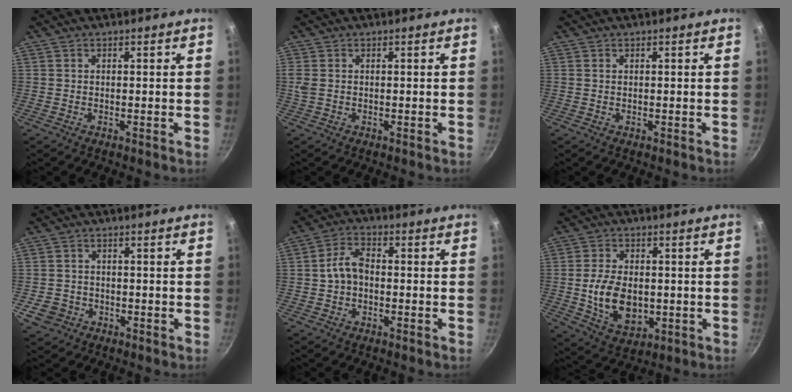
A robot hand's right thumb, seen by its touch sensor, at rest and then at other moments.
{"total": 1.6, "force": [0.2, 1.0, 1.2], "torque": [-0.026, 0.000, 0.005]}
{"total": 0.0}
{"total": 4.7, "force": [-1.7, 4.0, 1.6], "torque": [-0.025, 0.018, -0.022]}
{"total": 5.5, "force": [-0.6, 3.7, 4.0], "torque": [-0.067, 0.025, -0.017]}
{"total": 11.7, "force": [-1.0, 7.7, 8.8], "torque": [-0.146, -0.003, -0.009]}